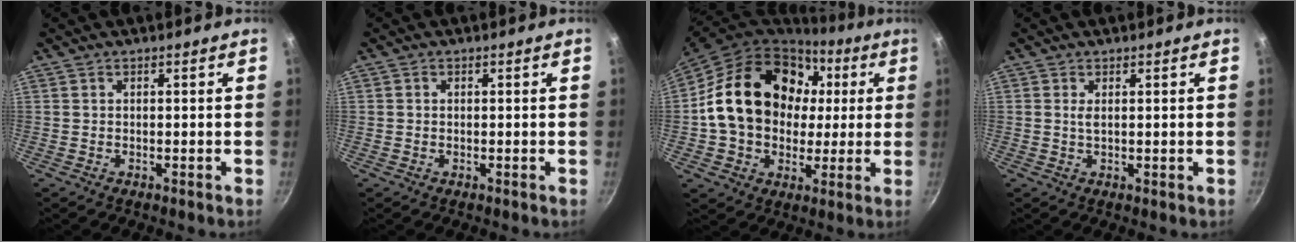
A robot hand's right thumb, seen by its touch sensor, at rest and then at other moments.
{"total": 0.6, "force": [0.1, 0.5, 0.3], "torque": [-0.005, 0.004, 0.002]}
{"total": 23.3, "force": [3.6, 18.0, 14.3], "torque": [-0.223, 0.028, 0.065]}
{"total": 1.3, "force": [0.4, 0.4, 1.2], "torque": [-0.022, -0.003, 0.007]}